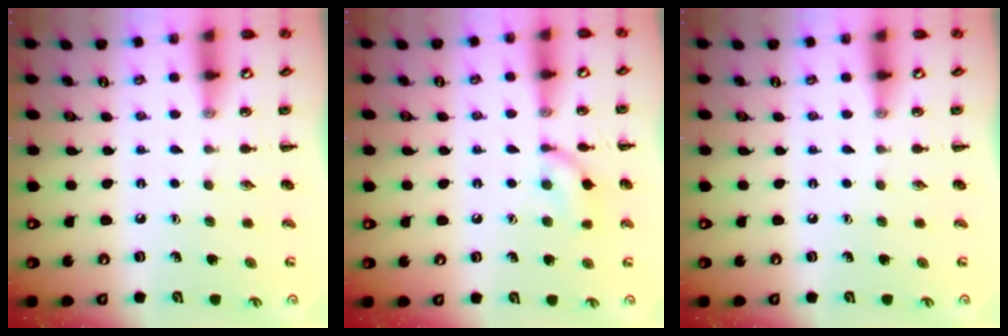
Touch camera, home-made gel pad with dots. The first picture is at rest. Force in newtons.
{"total": 8.3, "press": 8.2, "slide": 0.7}
{"total": 0.0}